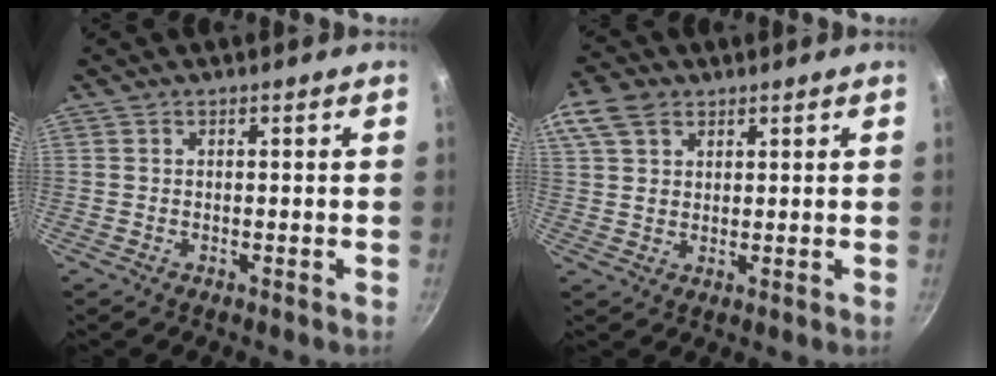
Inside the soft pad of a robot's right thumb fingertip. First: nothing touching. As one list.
[{"total": 7.5, "force": [3.8, 5.1, 4.0], "torque": [-0.069, 0.002, 0.068]}]